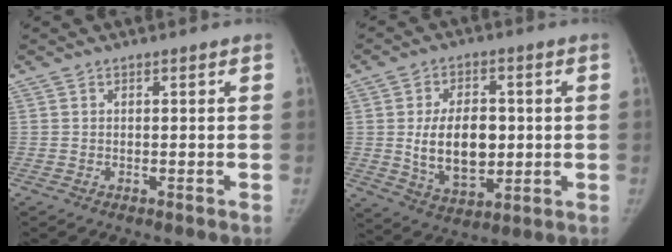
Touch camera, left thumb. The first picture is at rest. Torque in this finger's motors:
{"motor_torque": [1.62, 1.55, 1.44, -0.48, 0.14]}